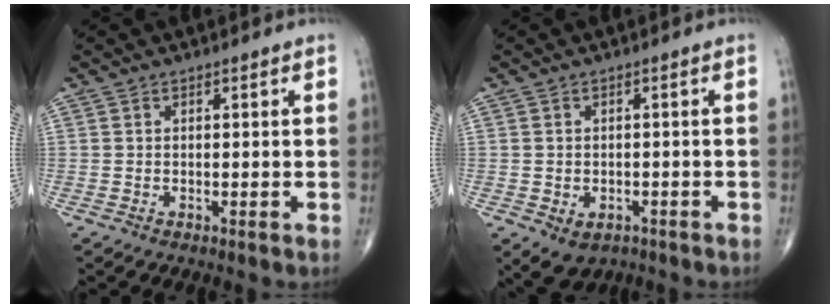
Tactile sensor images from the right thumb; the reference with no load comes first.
{"total": 5.8, "force": [-2.8, 4.2, 2.7], "torque": [-0.038, 0.014, -0.029]}